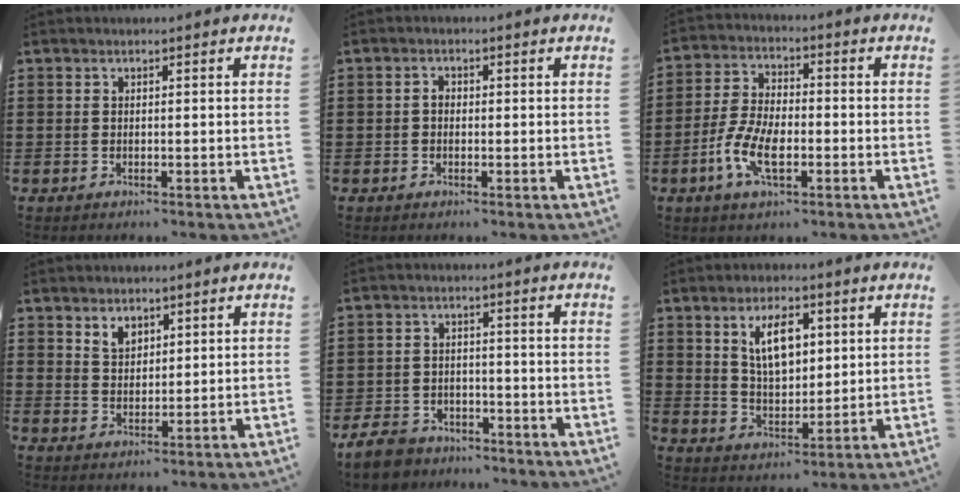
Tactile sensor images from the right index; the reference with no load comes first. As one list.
[{"total": 1.3, "force": [-0.2, 0.9, 0.9], "torque": [-0.019, 0.003, -0.005]}, {"total": 7.7, "force": [-2.9, 3.3, 6.3], "torque": [-0.162, -0.014, -0.062]}, {"total": 3.3, "force": [2.4, 2.0, 1.0], "torque": [-0.026, 0.007, 0.045]}, {"total": 5.4, "force": [-4.9, 1.7, 1.4], "torque": [-0.042, 0.008, -0.100]}, {"total": 7.6, "force": [2.9, 4.0, 5.8], "torque": [-0.104, 0.004, 0.044]}]